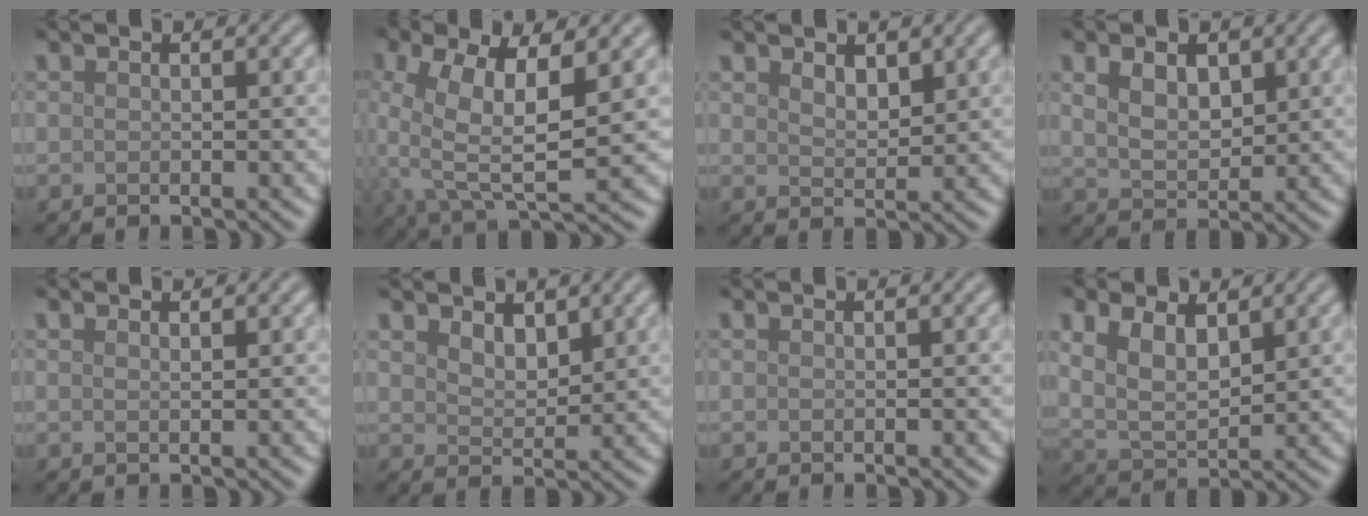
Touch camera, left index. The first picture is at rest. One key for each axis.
{"total": 8.4, "fx": 0.8, "fy": 3.5, "fz": 7.6, "tx": -0.160, "ty": 0.001, "tz": 0.008}
{"total": 2.0, "fx": 1.4, "fy": 1.0, "fz": 1.1, "tx": -0.022, "ty": -0.003, "tz": 0.028}
{"total": 3.6, "fx": 1.5, "fy": 2.1, "fz": 2.5, "tx": -0.051, "ty": 0.000, "tz": 0.031}
{"total": 0.8, "fx": 0.5, "fy": 0.2, "fz": 0.5, "tx": -0.005, "ty": -0.002, "tz": 0.004}
{"total": 2.4, "fx": 1.7, "fy": 1.2, "fz": 1.2, "tx": -0.026, "ty": -0.004, "tz": 0.031}
{"total": 0.0}
{"total": 4.9, "fx": 1.9, "fy": 2.6, "fz": 3.6, "tx": -0.082, "ty": -0.004, "tz": 0.038}